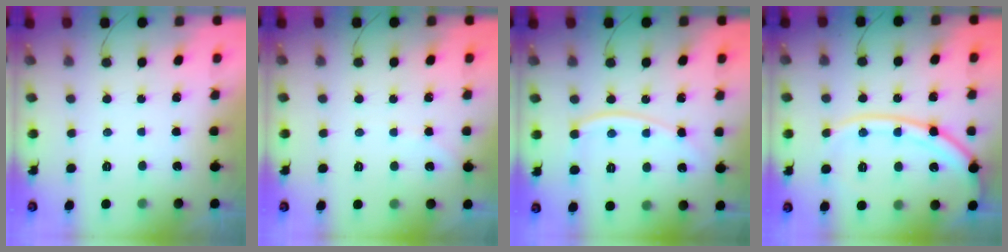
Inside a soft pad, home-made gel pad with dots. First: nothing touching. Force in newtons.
{"total": 2.4, "press": 2.4, "slide": 0.4}
{"total": 10.7, "press": 10.6, "slide": 1.3}
{"total": 16.5, "press": 16.4, "slide": 1.9}